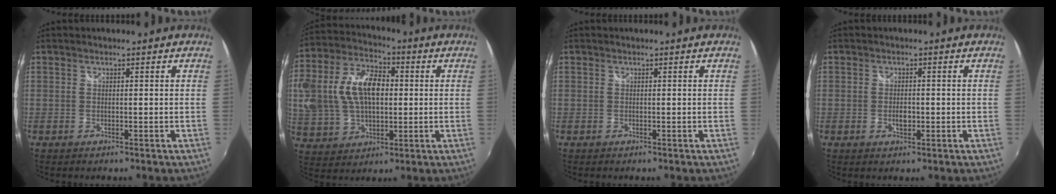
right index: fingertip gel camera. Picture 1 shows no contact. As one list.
[{"total": 18.9, "force": [2.2, 12.0, 14.5], "torque": [-0.319, 0.026, 0.043]}, {"total": 0.0}, {"total": 2.3, "force": [-0.5, 1.5, 1.8], "torque": [-0.029, -0.001, -0.009]}]